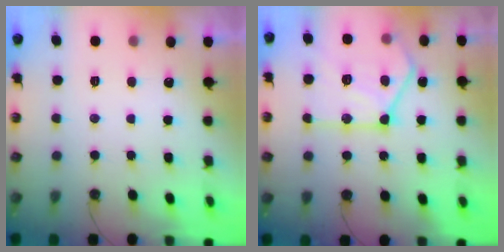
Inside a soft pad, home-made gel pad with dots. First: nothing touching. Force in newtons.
{"total": 19.5, "press": 19.4, "slide": 1.8}